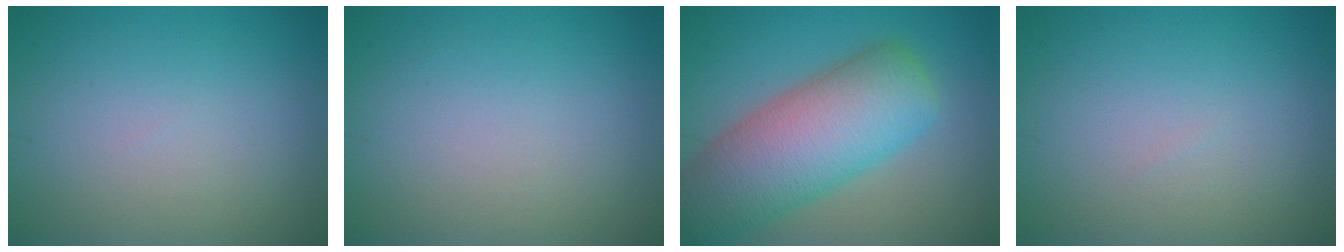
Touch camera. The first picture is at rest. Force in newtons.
{"total": 0.0}
{"total": 10.6, "press": 10.6, "slide": 0.5}
{"total": 0.0}